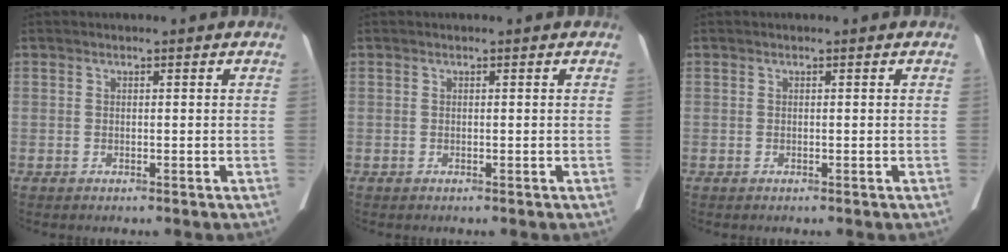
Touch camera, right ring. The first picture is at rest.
{"total": 0.0}
{"total": 0.0}